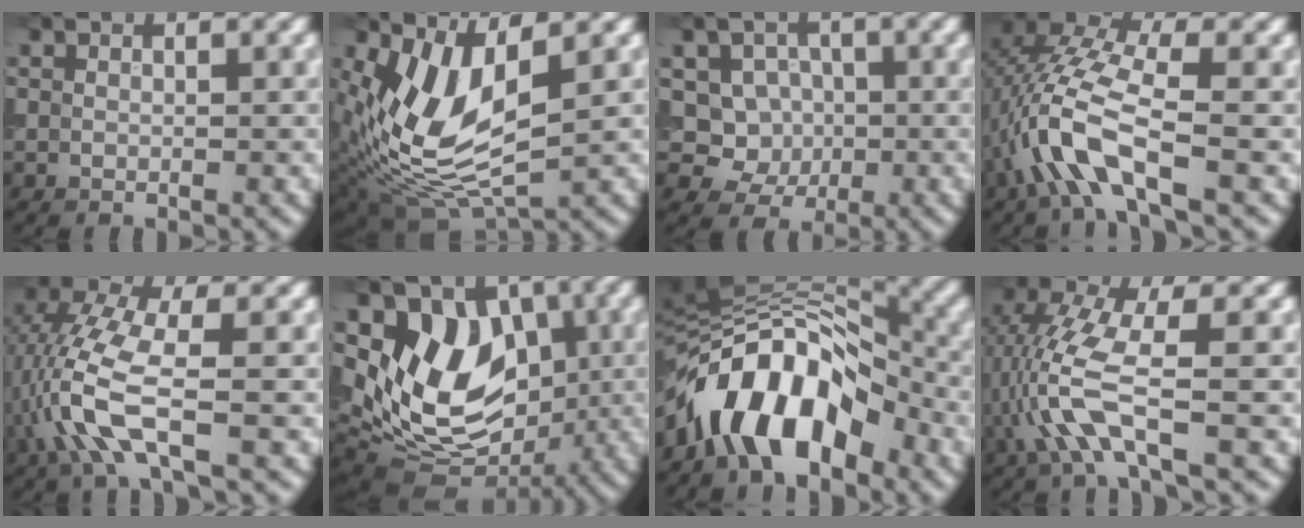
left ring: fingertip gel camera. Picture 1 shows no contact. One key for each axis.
{"total": 9.1, "fx": 1.5, "fy": 4.2, "fz": 7.9, "tx": -0.177, "ty": -0.012, "tz": 0.029}
{"total": 4.1, "fx": 0.1, "fy": 3.8, "fz": 1.6, "tx": -0.008, "ty": -0.002, "tz": -0.017}
{"total": 7.1, "fx": -2.3, "fy": 2.4, "fz": 6.2, "tx": -0.141, "ty": 0.014, "tz": -0.052}
{"total": 6.6, "fx": -1.4, "fy": 2.4, "fz": 6.0, "tx": -0.145, "ty": 0.006, "tz": -0.031}
{"total": 10.3, "fx": 1.6, "fy": 7.6, "fz": 6.8, "tx": -0.100, "ty": -0.007, "tz": 0.029}
{"total": 10.7, "fx": -5.2, "fy": 5.3, "fz": 7.7, "tx": -0.120, "ty": 0.022, "tz": -0.099}
{"total": 6.2, "fx": -1.3, "fy": 1.8, "fz": 5.8, "tx": -0.143, "ty": 0.005, "tz": -0.026}